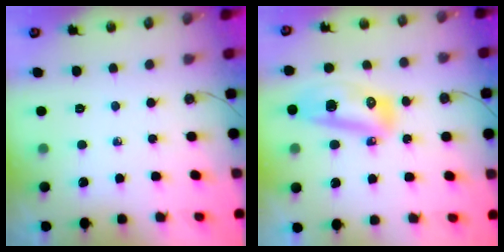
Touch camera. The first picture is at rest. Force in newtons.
{"total": 11.9, "press": 11.9, "slide": 1.4}